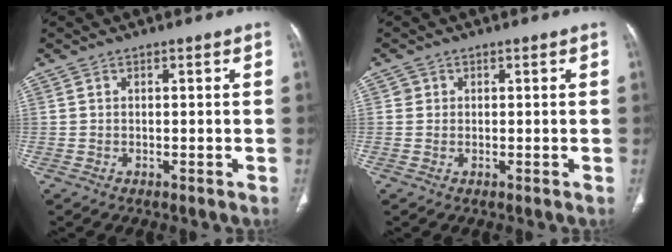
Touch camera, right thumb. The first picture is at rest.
{"total": 1.0, "force": [0.2, 1.0, 0.1], "torque": [0.007, 0.003, 0.003]}